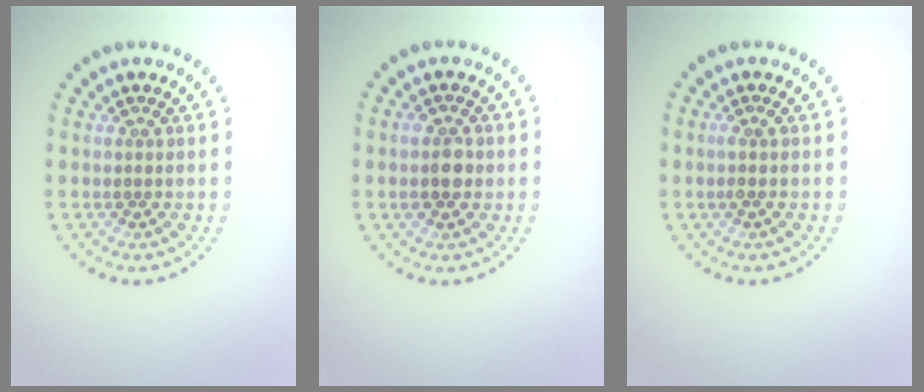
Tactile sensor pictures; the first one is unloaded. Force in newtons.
{"total": 2.3, "press": 2.3, "slide": 0.3}
{"total": 0.7, "press": 0.5, "slide": 0.4}